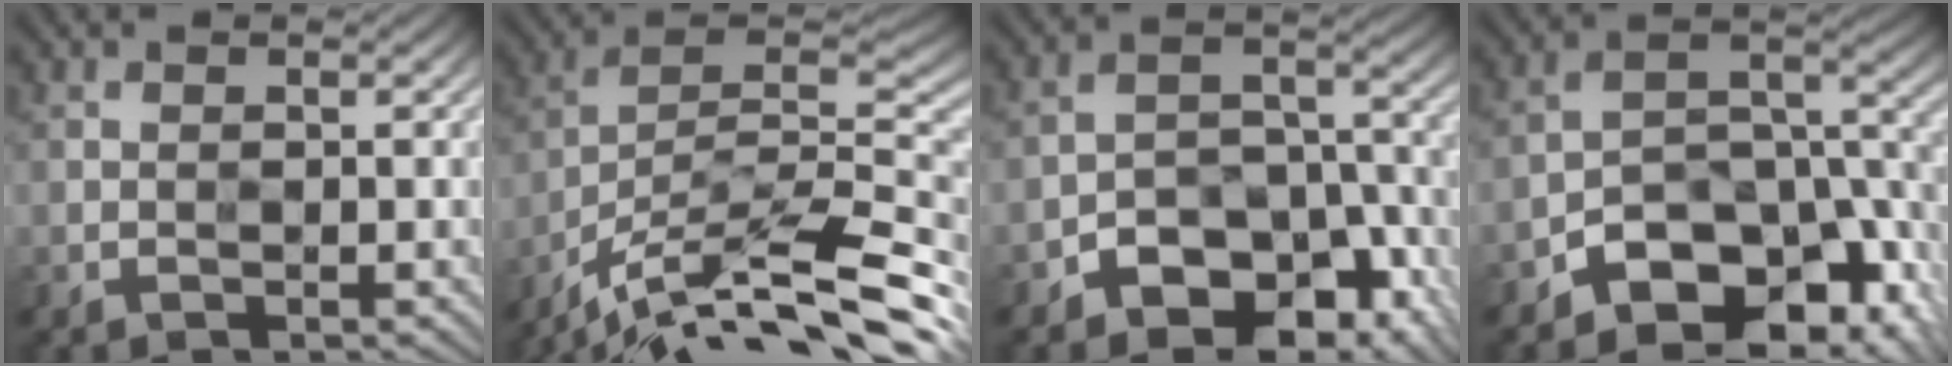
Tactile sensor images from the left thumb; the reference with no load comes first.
{"total": 15.1, "force": [-9.6, 3.9, 11.0], "torque": [-0.223, 0.013, -0.177]}
{"total": 11.7, "force": [-7.0, 6.9, 6.3], "torque": [-0.095, -0.004, -0.114]}
{"total": 11.8, "force": [-7.4, 6.2, 6.9], "torque": [-0.098, -0.004, -0.132]}